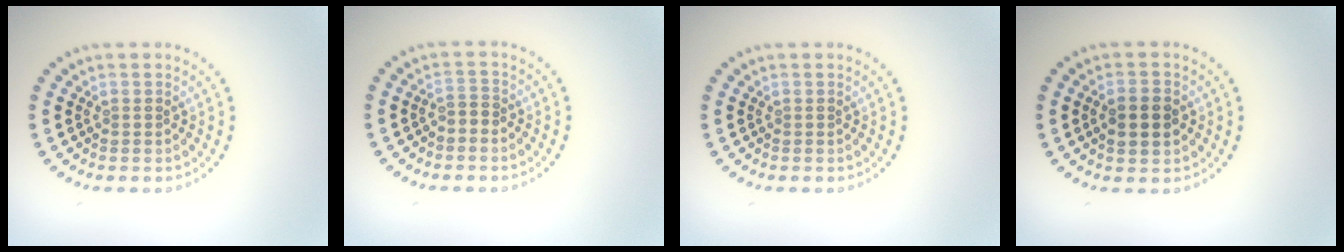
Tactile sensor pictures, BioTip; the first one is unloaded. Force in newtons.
{"total": 1.2, "press": 1.0, "slide": 0.7}
{"total": 0.0}
{"total": 3.8, "press": 3.8, "slide": 0.2}